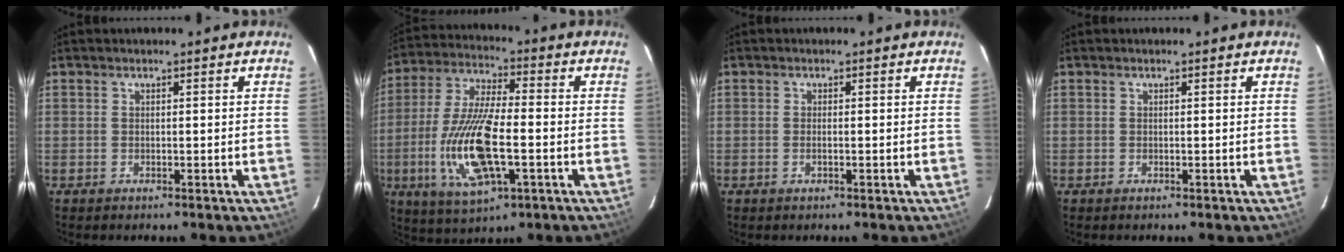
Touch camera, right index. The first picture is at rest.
{"total": 17.0, "force": [-4.3, 5.8, 15.5], "torque": [-0.328, -0.012, -0.081]}
{"total": 0.9, "force": [-0.3, 0.1, 0.9], "torque": [-0.018, 0.001, -0.006]}
{"total": 0.0}